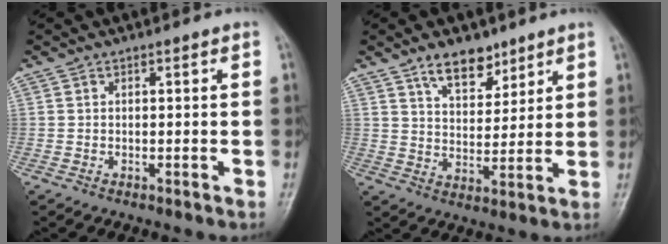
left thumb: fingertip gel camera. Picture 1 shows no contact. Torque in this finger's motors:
{"motor_torque": [0.48, -0.08, 0.74, -0.83, 0.03]}